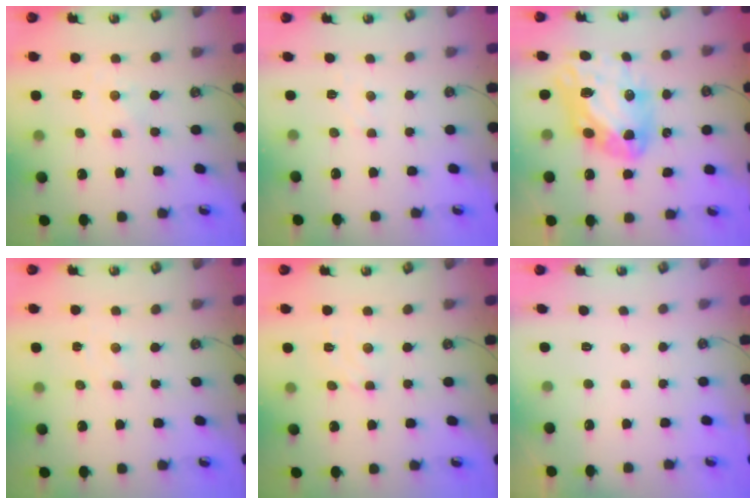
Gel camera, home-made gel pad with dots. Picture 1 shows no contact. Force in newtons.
{"total": 4.5, "press": 4.5, "slide": 0.6}
{"total": 18.0, "press": 17.9, "slide": 1.8}
{"total": 2.2, "press": 2.2, "slide": 0.4}
{"total": 2.8, "press": 2.8, "slide": 0.4}
{"total": 0.0}